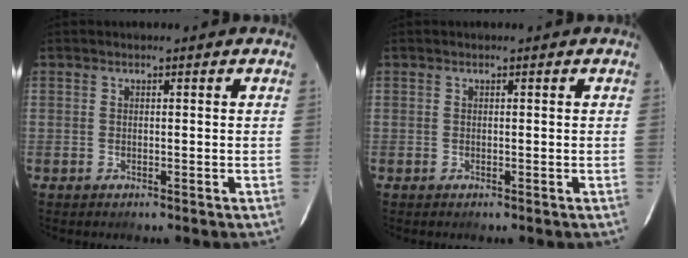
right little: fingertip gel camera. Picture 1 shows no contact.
{"total": 0.0}